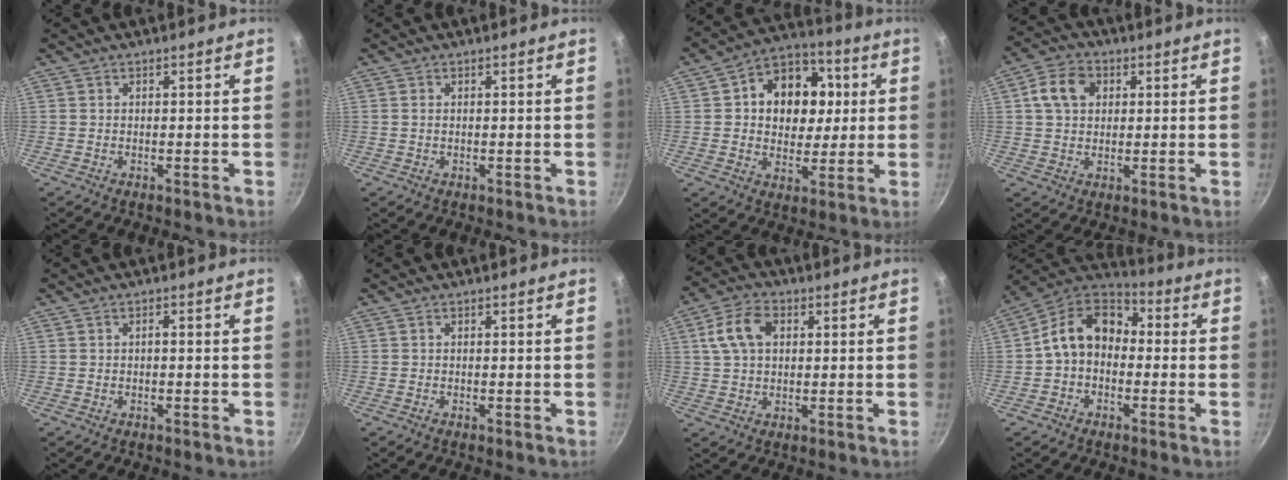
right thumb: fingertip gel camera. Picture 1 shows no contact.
{"total": 0.6, "force": [0.1, 0.3, 0.5], "torque": [-0.009, 0.000, 0.001]}
{"total": 15.7, "force": [2.7, 12.2, 9.5], "torque": [-0.108, 0.010, 0.033]}
{"total": 7.7, "force": [2.0, 5.9, 4.5], "torque": [-0.068, 0.011, 0.026]}
{"total": 0.7, "force": [-0.2, 0.3, 0.6], "torque": [-0.015, 0.007, -0.004]}
{"total": 0.0}
{"total": 8.6, "force": [2.1, 5.8, 6.0], "torque": [-0.106, 0.015, 0.033]}
{"total": 12.3, "force": [-0.3, 9.2, 8.2], "torque": [-0.109, 0.044, -0.029]}